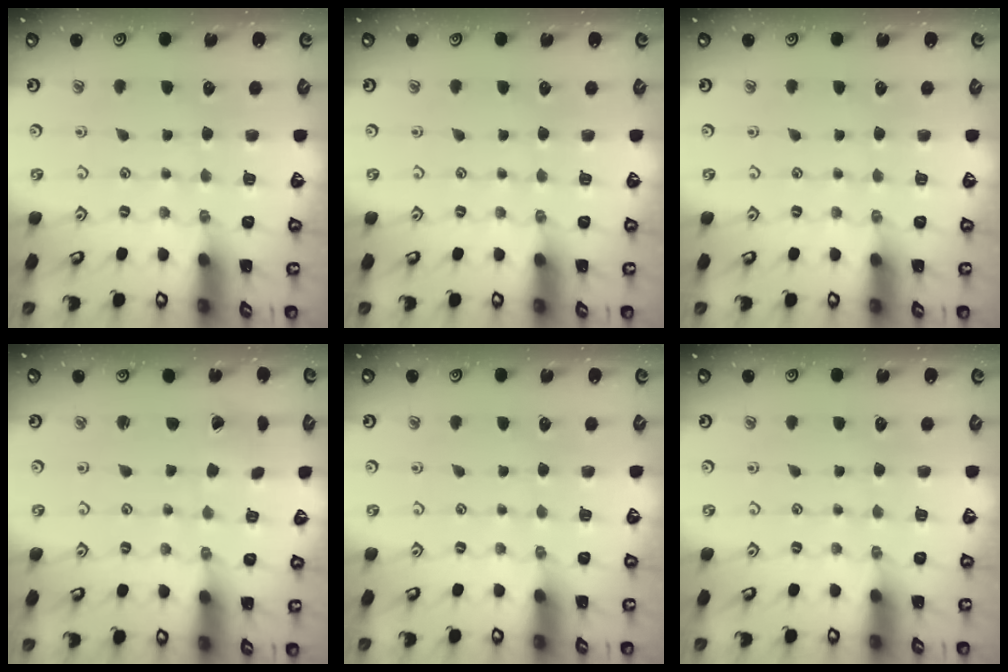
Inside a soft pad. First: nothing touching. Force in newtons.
{"total": 0.0}
{"total": 0.0}
{"total": 1.0, "press": 0.9, "slide": 0.4}
{"total": 0.0}
{"total": 0.0}